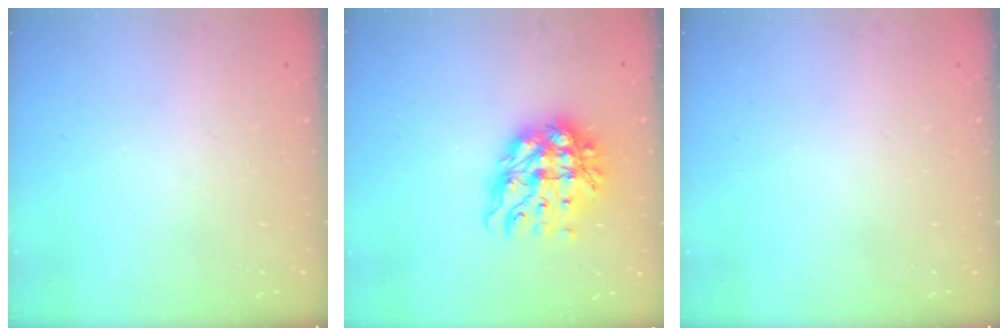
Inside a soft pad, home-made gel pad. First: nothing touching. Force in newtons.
{"total": 12.1, "press": 11.9, "slide": 1.7}
{"total": 0.0}